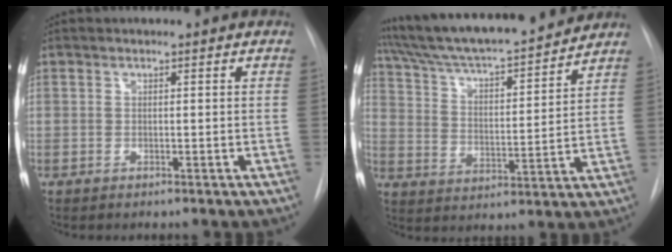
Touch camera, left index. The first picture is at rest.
{"total": 20.0, "force": [18.0, 1.9, 8.5], "torque": [-0.146, 0.006, 0.280]}